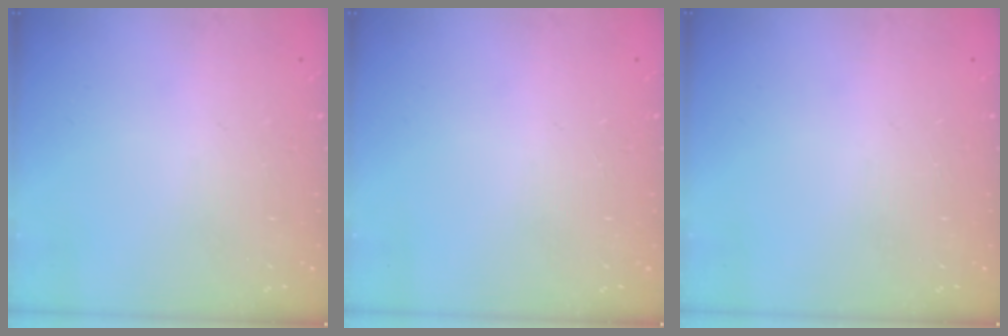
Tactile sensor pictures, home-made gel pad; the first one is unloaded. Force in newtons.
{"total": 0.0}
{"total": 0.0}